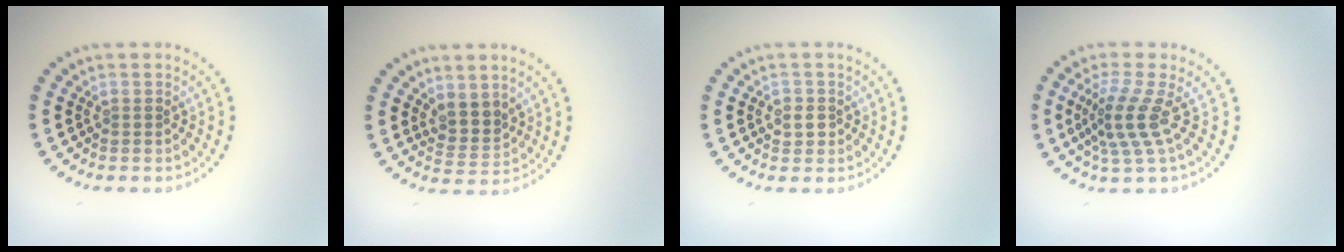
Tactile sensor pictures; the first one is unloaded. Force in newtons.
{"total": 2.5, "press": 2.1, "slide": 1.3}
{"total": 1.4, "press": 1.4, "slide": 0.4}
{"total": 3.6, "press": 2.7, "slide": 2.5}